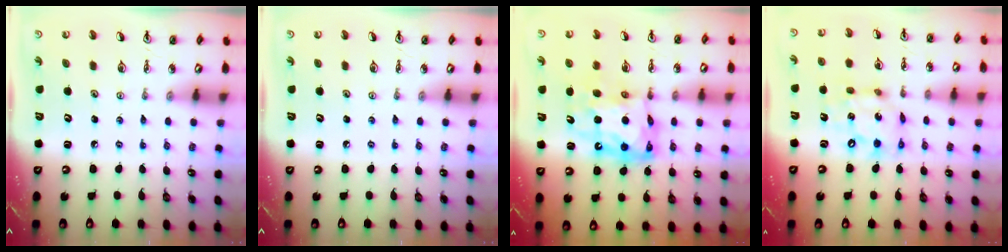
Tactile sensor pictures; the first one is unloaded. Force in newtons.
{"total": 0.0}
{"total": 13.2, "press": 13.1, "slide": 1.1}
{"total": 14.1, "press": 14.1, "slide": 1.0}